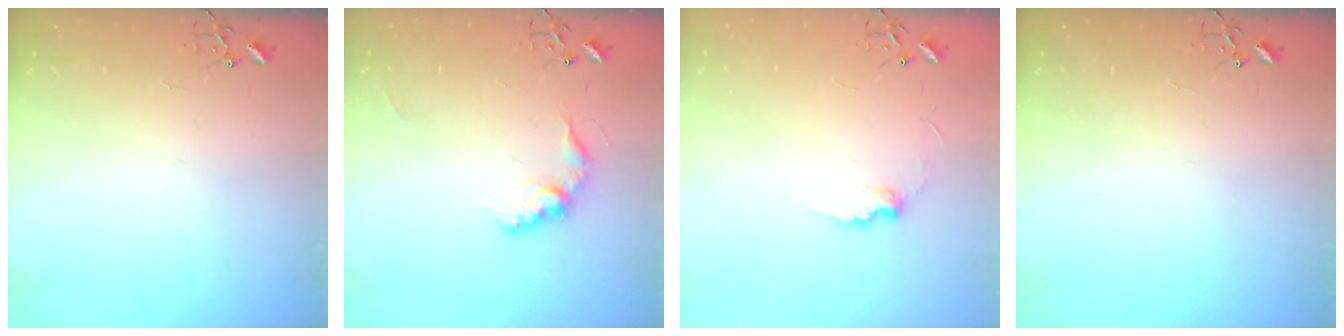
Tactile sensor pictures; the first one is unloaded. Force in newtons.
{"total": 11.4, "press": 11.4, "slide": 0.7}
{"total": 6.8, "press": 6.8, "slide": 0.3}
{"total": 0.0}